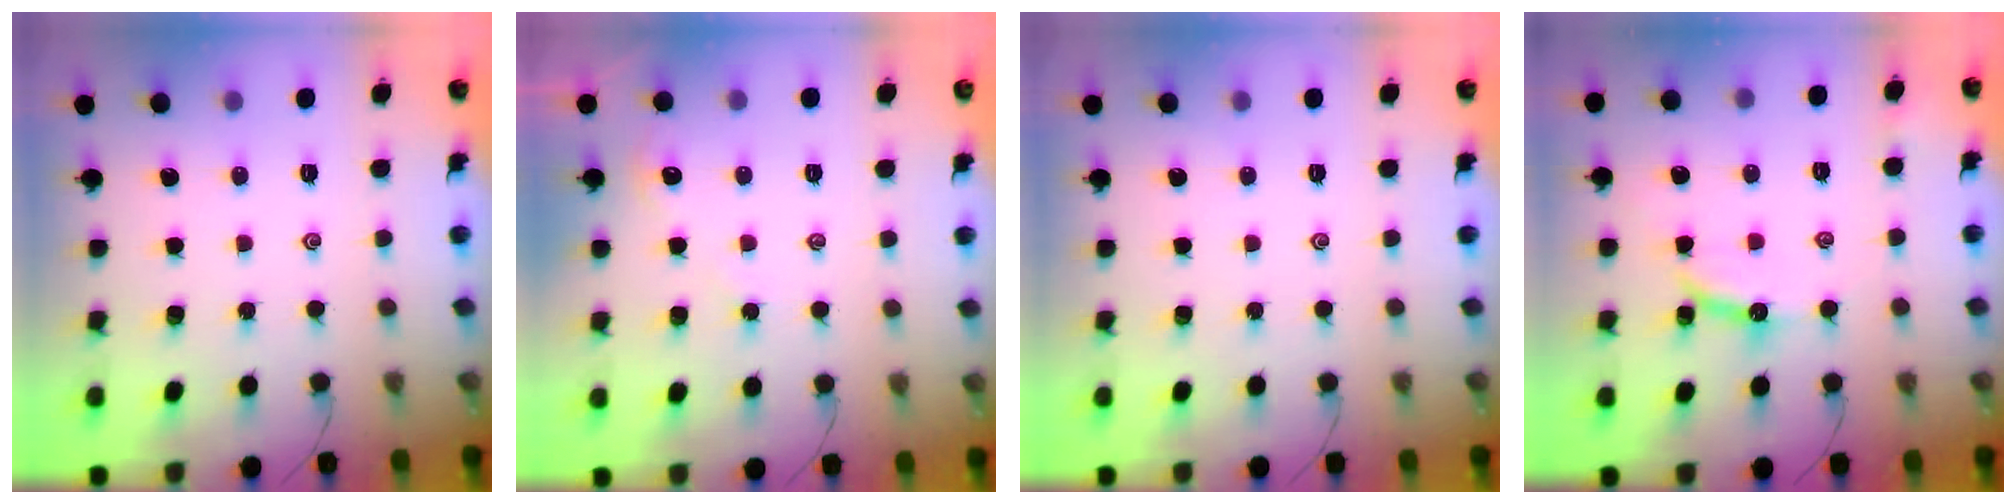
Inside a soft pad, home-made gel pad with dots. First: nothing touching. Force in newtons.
{"total": 2.2, "press": 2.2, "slide": 0.4}
{"total": 0.0}
{"total": 10.4, "press": 10.4, "slide": 0.6}